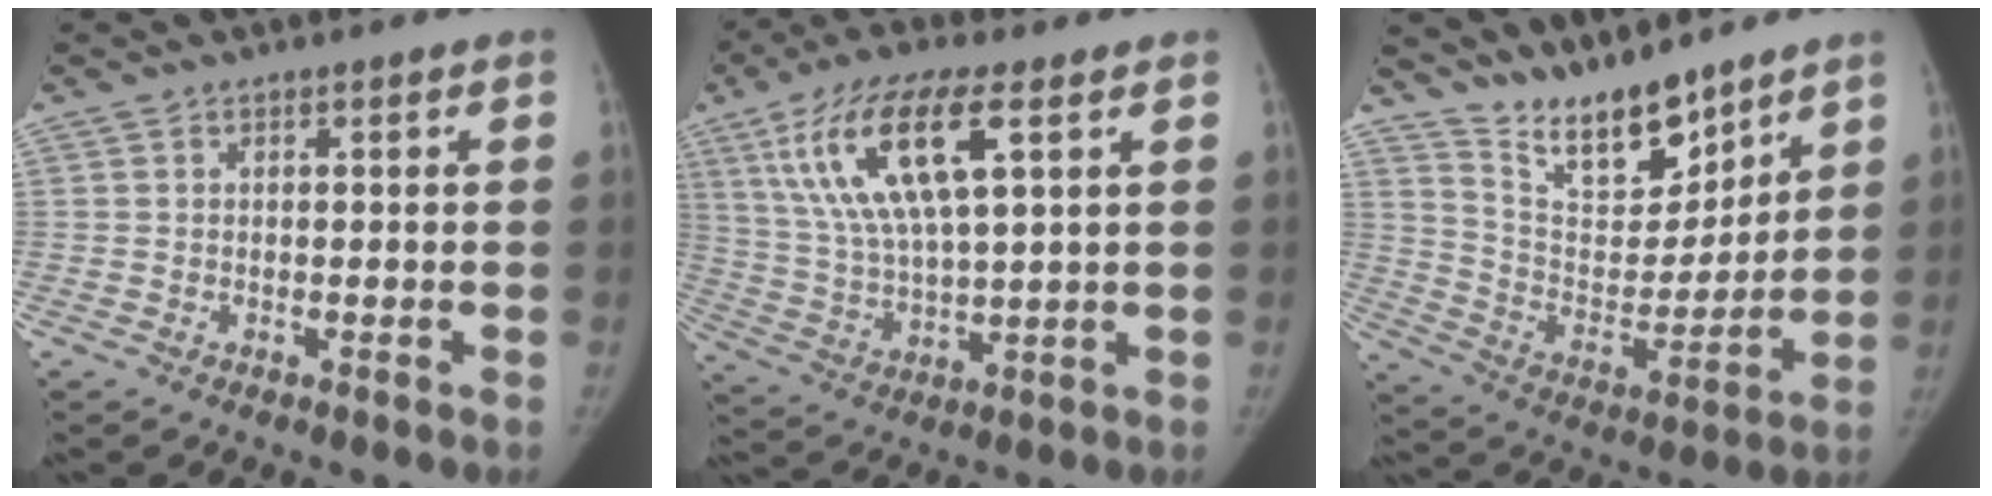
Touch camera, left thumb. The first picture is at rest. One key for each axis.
{"total": 16.6, "fx": 6.7, "fy": 5.3, "fz": 14.3, "tx": -0.277, "ty": -0.016, "tz": 0.128}
{"total": 14.5, "fx": 12.2, "fy": 5.1, "fz": 5.9, "tx": -0.056, "ty": -0.088, "tz": 0.230}